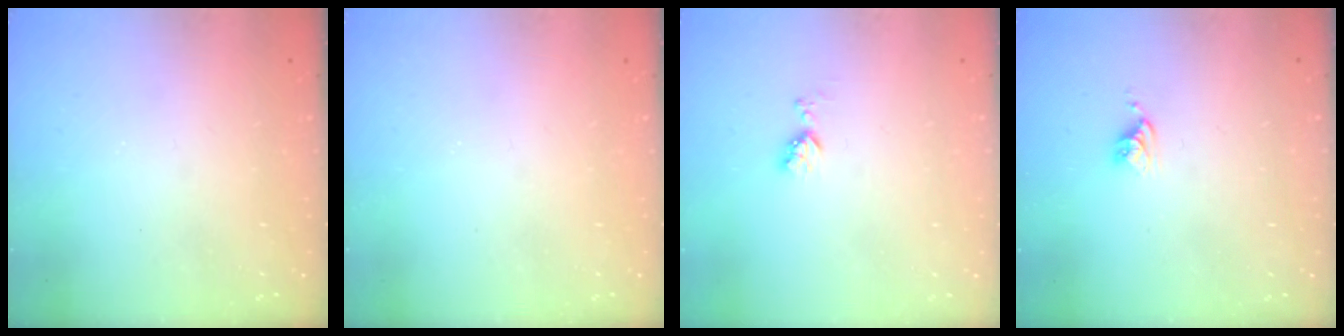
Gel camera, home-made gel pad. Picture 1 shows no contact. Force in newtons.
{"total": 0.0}
{"total": 3.7, "press": 3.7, "slide": 0.6}
{"total": 3.9, "press": 3.8, "slide": 0.3}